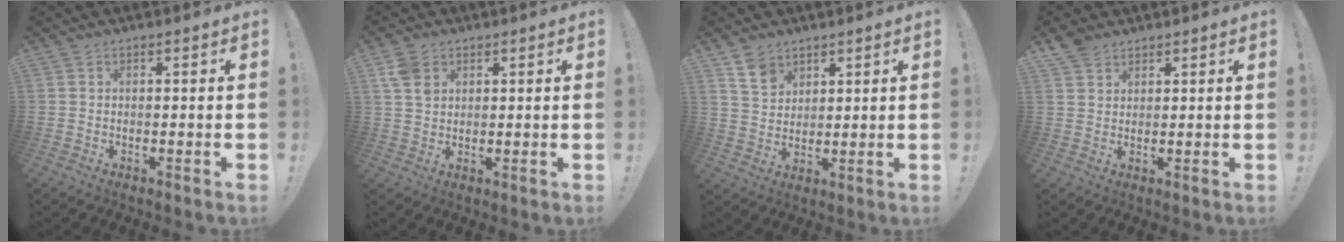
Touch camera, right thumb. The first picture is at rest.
{"total": 5.8, "force": [2.6, 4.0, 3.3], "torque": [-0.047, -0.004, 0.052]}
{"total": 7.2, "force": [5.1, 4.8, 1.8], "torque": [-0.030, -0.030, 0.100]}
{"total": 4.1, "force": [3.3, 2.3, 1.0], "torque": [-0.016, -0.018, 0.062]}